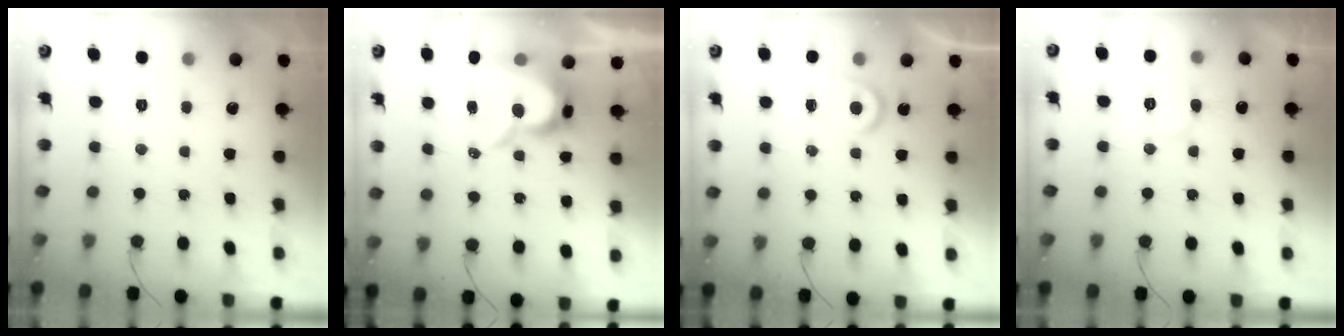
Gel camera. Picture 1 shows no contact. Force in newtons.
{"total": 12.5, "press": 12.5, "slide": 1.2}
{"total": 3.7, "press": 3.7, "slide": 0.5}
{"total": 7.7, "press": 7.7, "slide": 0.4}